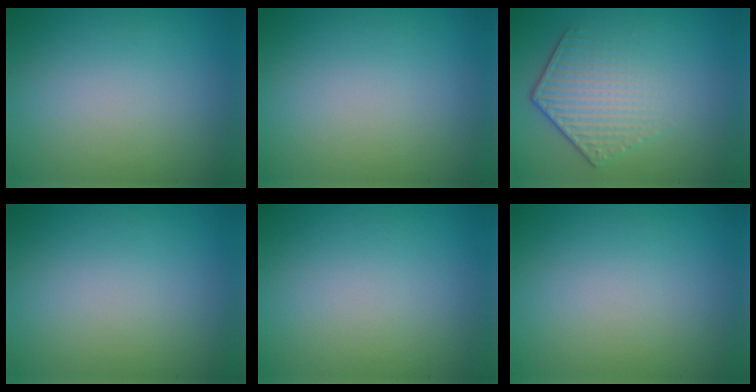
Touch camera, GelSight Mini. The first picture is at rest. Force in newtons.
{"total": 0.0}
{"total": 4.4, "press": 3.2, "slide": 3.1}
{"total": 0.0}
{"total": 0.0}
{"total": 0.0}